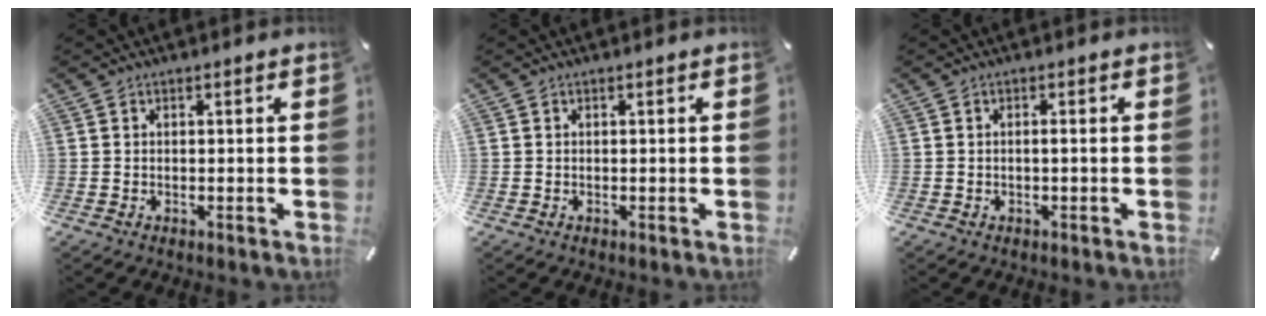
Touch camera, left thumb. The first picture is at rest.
{"total": 0.0}
{"total": 1.2, "force": [-0.2, 0.1, 1.2], "torque": [-0.023, 0.000, -0.004]}